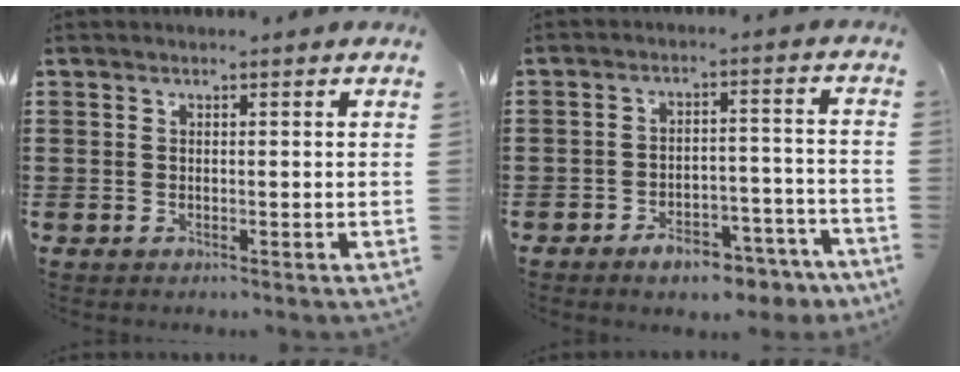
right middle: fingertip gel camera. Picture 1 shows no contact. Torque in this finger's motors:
{"motor_torque": [1.22, -0.92, 0.39, 0.05]}